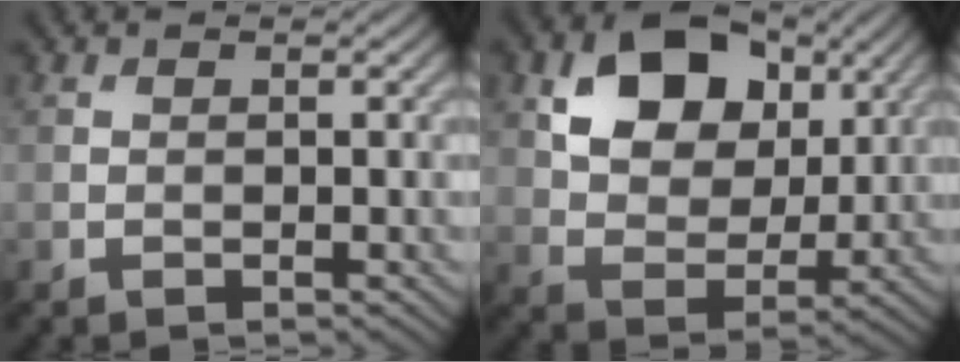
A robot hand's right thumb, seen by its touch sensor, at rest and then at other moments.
{"total": 11.7, "force": [4.8, 7.8, 7.3], "torque": [-0.140, 0.010, 0.072]}